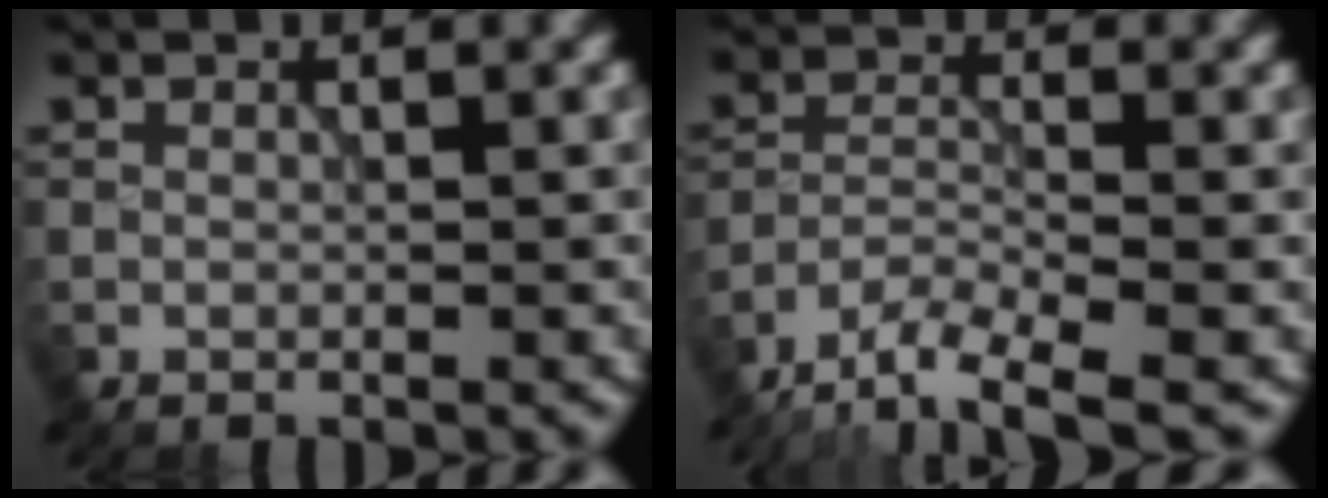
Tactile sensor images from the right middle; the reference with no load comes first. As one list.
[{"total": 6.3, "force": [-4.9, 1.4, 3.7], "torque": [-0.068, -0.012, -0.096]}]